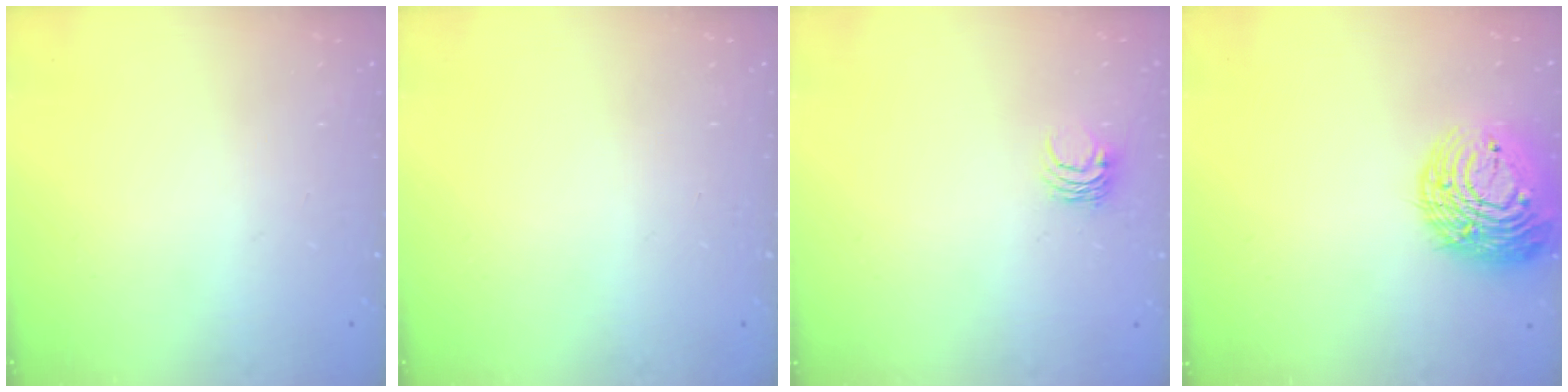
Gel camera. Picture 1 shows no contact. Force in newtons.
{"total": 0.0}
{"total": 4.0, "press": 3.9, "slide": 0.2}
{"total": 16.6, "press": 16.5, "slide": 2.2}